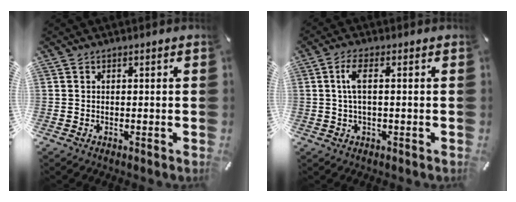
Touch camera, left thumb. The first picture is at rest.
{"total": 5.0, "force": [0.5, 1.7, 4.7], "torque": [-0.097, 0.004, 0.006]}